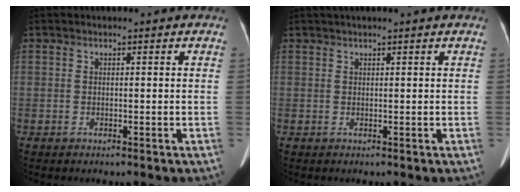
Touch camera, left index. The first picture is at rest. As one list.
[{"total": 3.0, "force": [2.5, -0.5, 1.7], "torque": [-0.020, 0.031, 0.041]}]